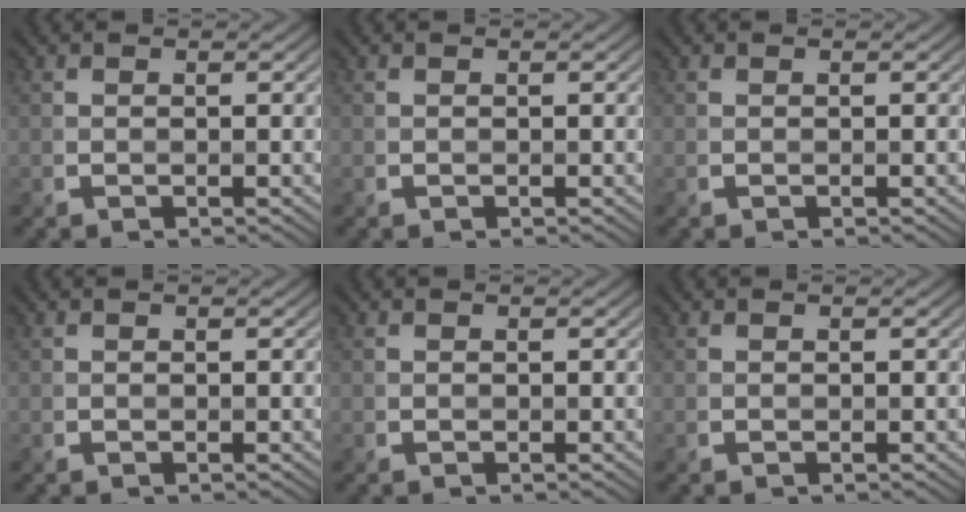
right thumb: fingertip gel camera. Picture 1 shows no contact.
{"total": 0.0}
{"total": 0.0}
{"total": 0.0}
{"total": 0.0}
{"total": 0.0}